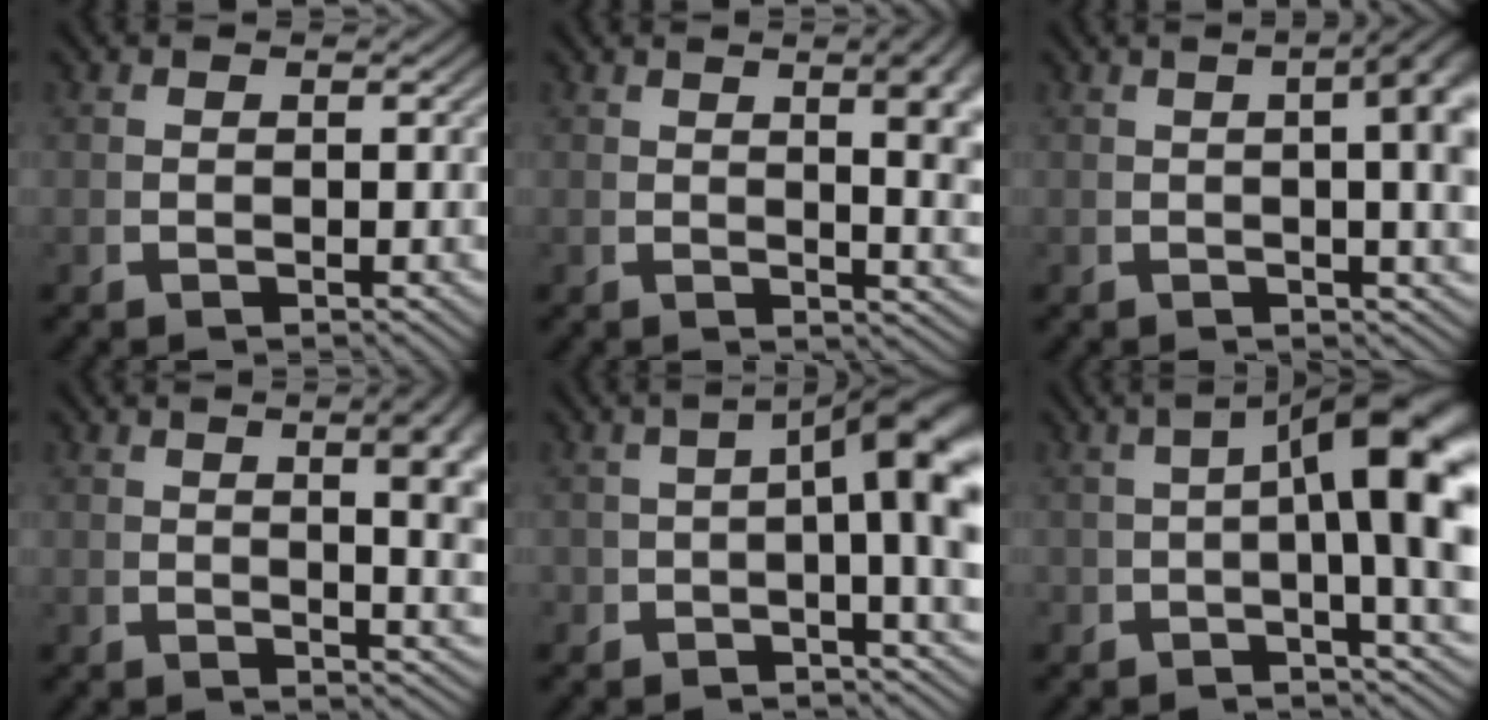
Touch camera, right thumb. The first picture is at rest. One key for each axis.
{"total": 5.7, "fx": 1.6, "fy": 1.8, "fz": 5.2, "tx": -0.053, "ty": 0.002, "tz": 0.027}
{"total": 8.7, "fx": 2.2, "fy": 3.9, "fz": 7.5, "tx": -0.065, "ty": 0.030, "tz": 0.016}
{"total": 6.3, "fx": 1.7, "fy": 2.1, "fz": 5.7, "tx": -0.056, "ty": 0.005, "tz": 0.028}
{"total": 7.1, "fx": 0.6, "fy": 2.6, "fz": 6.5, "tx": -0.083, "ty": 0.007, "tz": -0.001}
{"total": 10.5, "fx": 0.9, "fy": 3.9, "fz": 9.7, "tx": -0.121, "ty": 0.007, "tz": 0.005}